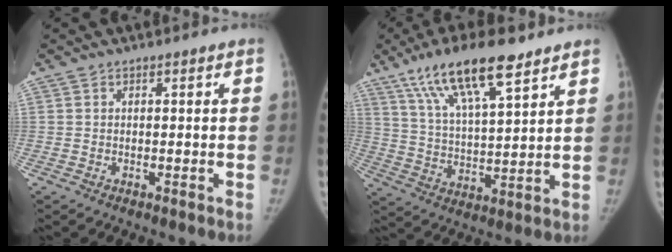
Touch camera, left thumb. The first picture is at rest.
{"total": 16.8, "force": [10.7, 4.7, 12.1], "torque": [-0.200, -0.032, 0.198]}